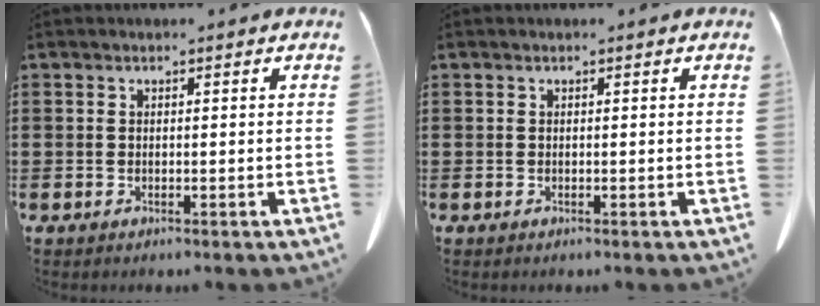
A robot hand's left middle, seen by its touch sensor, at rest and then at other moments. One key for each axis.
{"total": 0.0}